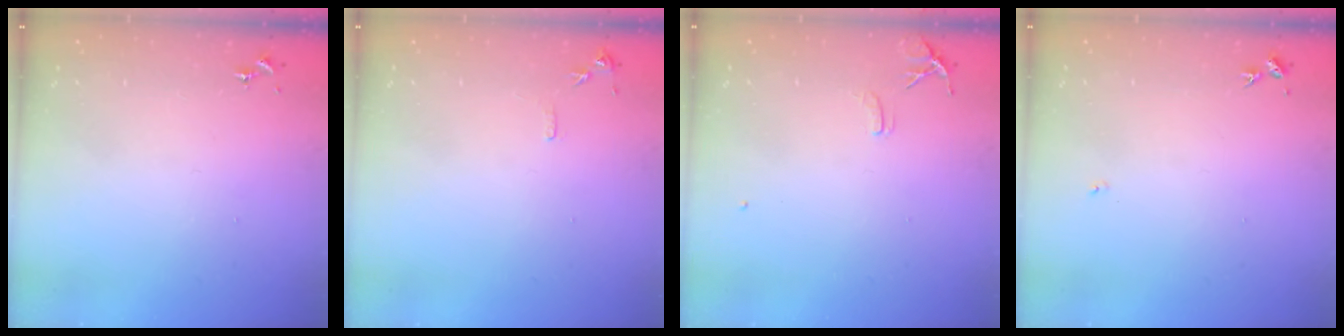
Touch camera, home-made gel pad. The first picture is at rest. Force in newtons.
{"total": 6.1, "press": 6.0, "slide": 0.7}
{"total": 6.7, "press": 6.7, "slide": 0.7}
{"total": 3.3, "press": 3.3, "slide": 0.4}